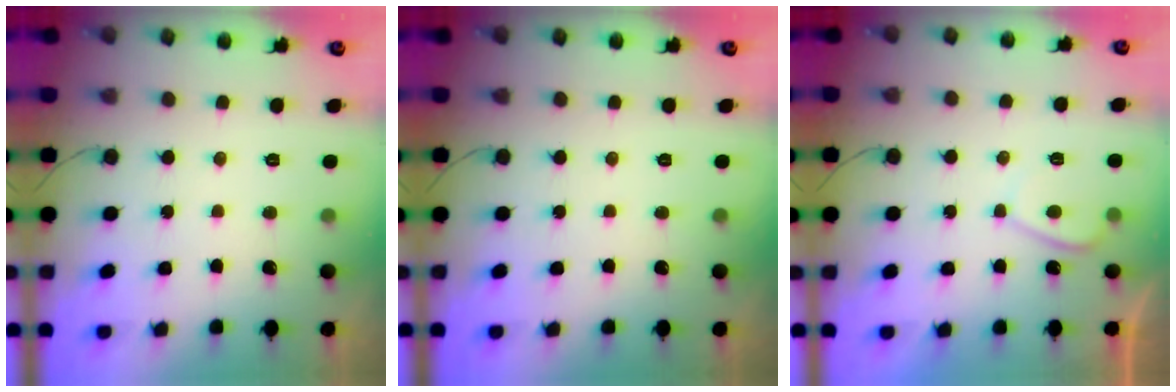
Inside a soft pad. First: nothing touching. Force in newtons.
{"total": 0.0}
{"total": 2.5, "press": 2.3, "slide": 0.8}